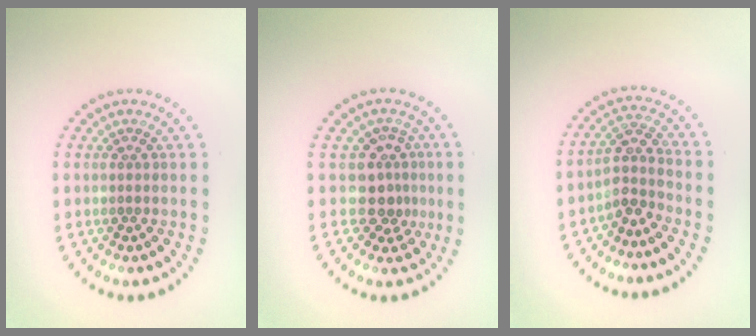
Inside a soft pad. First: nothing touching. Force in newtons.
{"total": 3.0, "press": 2.3, "slide": 1.8}
{"total": 2.6, "press": 1.8, "slide": 1.8}